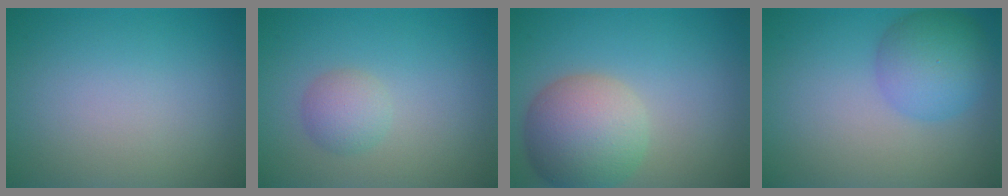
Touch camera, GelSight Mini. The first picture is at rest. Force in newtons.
{"total": 2.0, "press": 2.0, "slide": 0.1}
{"total": 6.9, "press": 6.9, "slide": 0.5}
{"total": 4.9, "press": 4.9, "slide": 0.1}